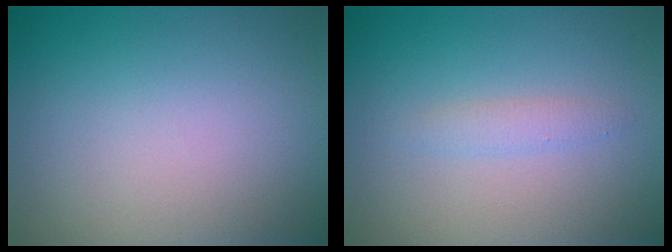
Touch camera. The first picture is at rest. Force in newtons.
{"total": 1.2, "press": 1.2, "slide": 0.1}